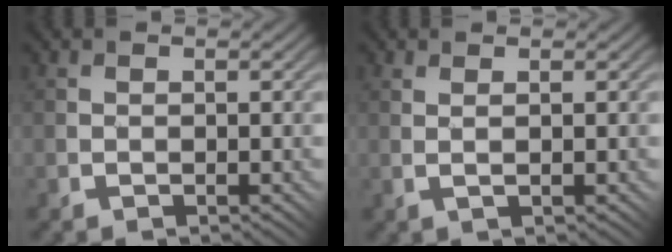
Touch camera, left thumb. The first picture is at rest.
{"total": 1.5, "force": [0.5, -0.4, 1.4], "torque": [-0.030, 0.007, 0.013]}